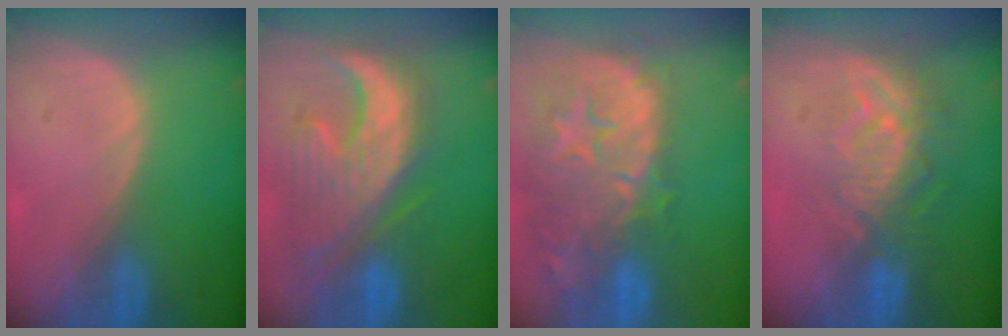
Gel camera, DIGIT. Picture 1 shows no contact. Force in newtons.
{"total": 12.3, "press": 11.3, "slide": 4.8}
{"total": 15.1, "press": 12.0, "slide": 9.2}
{"total": 9.5, "press": 8.2, "slide": 4.7}